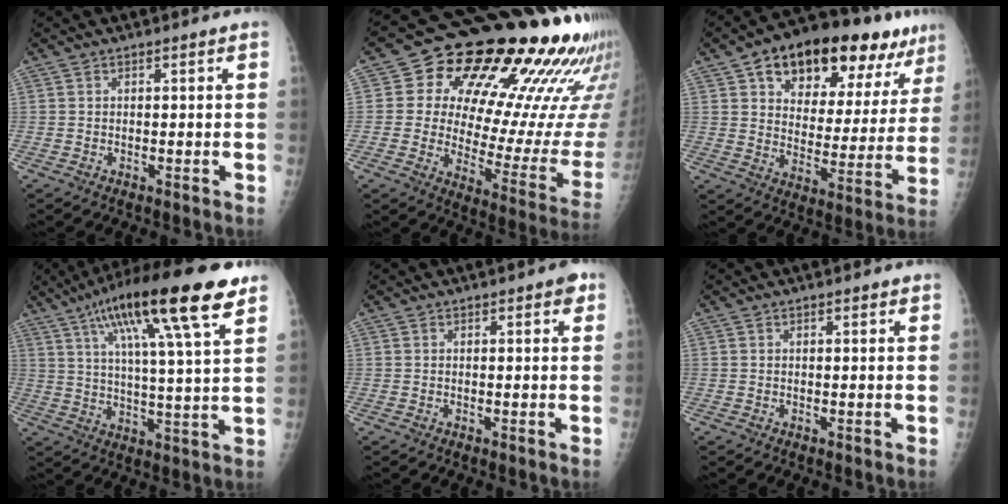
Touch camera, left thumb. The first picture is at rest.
{"total": 27.1, "force": [15.2, 11.1, 19.5], "torque": [-0.235, -0.044, 0.208]}
{"total": 23.9, "force": [14.1, 11.8, 15.2], "torque": [-0.172, -0.017, 0.209]}
{"total": 21.6, "force": [11.6, 3.5, 17.9], "torque": [-0.288, -0.013, 0.185]}
{"total": 2.4, "force": [1.3, 1.0, 1.8], "torque": [-0.011, -0.001, 0.013]}
{"total": 1.0, "force": [0.7, 0.4, 0.6], "torque": [-0.005, -0.002, 0.008]}